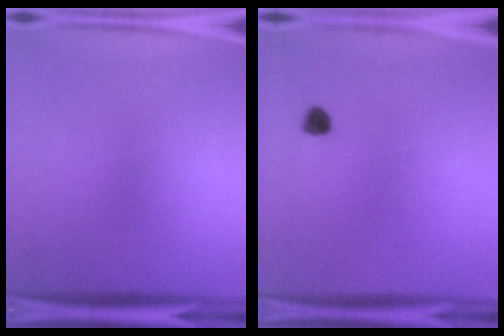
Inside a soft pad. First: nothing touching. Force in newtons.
{"total": 1.8}